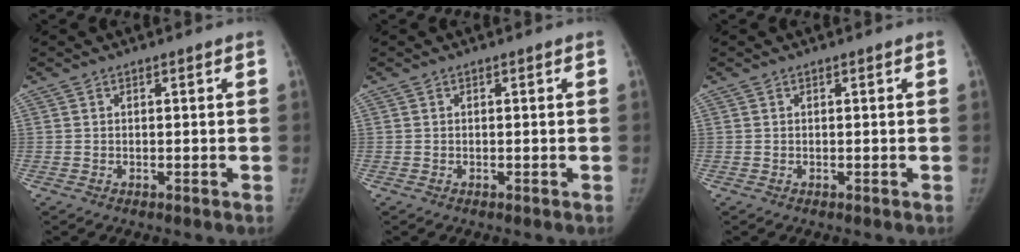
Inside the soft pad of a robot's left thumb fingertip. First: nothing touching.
{"total": 0.0}
{"total": 0.0}